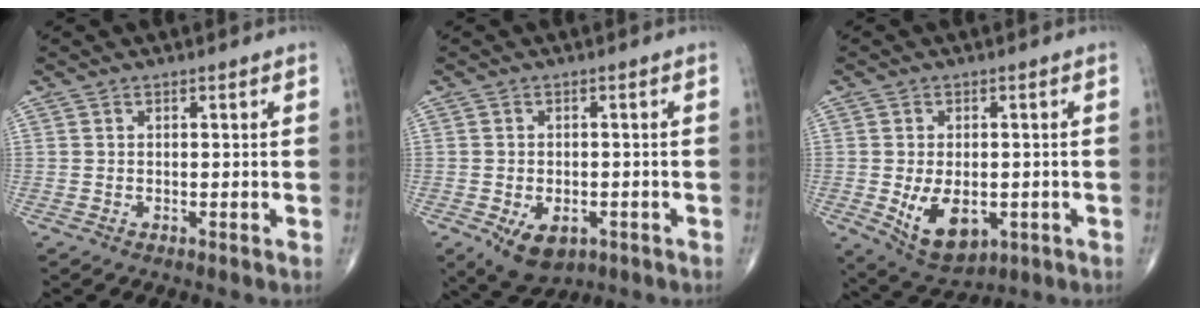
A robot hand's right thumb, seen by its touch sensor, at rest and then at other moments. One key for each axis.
{"total": 7.5, "fx": -3.2, "fy": 4.7, "fz": 4.9, "tx": -0.068, "ty": 0.004, "tz": -0.041}
{"total": 9.9, "fx": -2.2, "fy": 6.0, "fz": 7.6, "tx": -0.106, "ty": -0.006, "tz": -0.019}